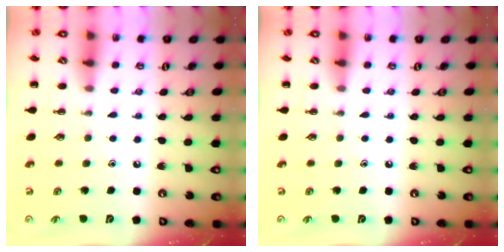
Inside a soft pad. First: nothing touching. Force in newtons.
{"total": 0.0}